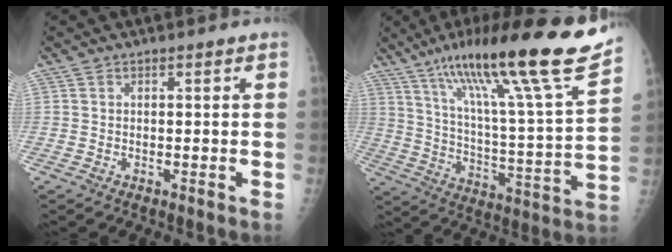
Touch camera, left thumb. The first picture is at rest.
{"total": 26.6, "force": [18.7, 2.0, 18.7], "torque": [-0.285, -0.069, 0.300]}